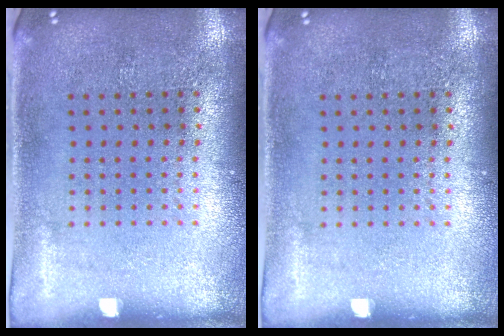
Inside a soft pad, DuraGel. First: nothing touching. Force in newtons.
{"total": 0.0}